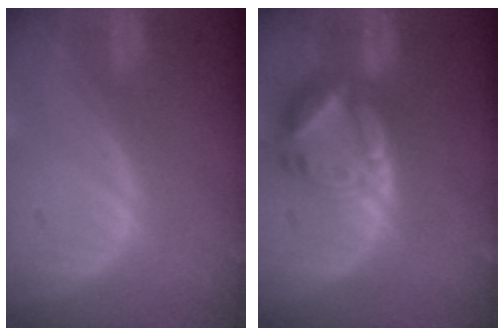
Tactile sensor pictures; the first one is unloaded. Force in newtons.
{"total": 8.0, "press": 6.9, "slide": 4.0}